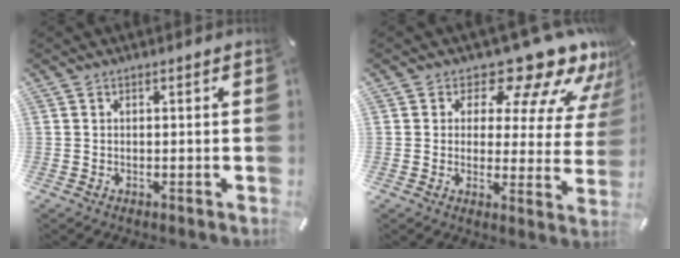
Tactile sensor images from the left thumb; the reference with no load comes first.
{"total": 14.9, "force": [11.1, 6.0, 7.9], "torque": [-0.113, -0.092, 0.182]}